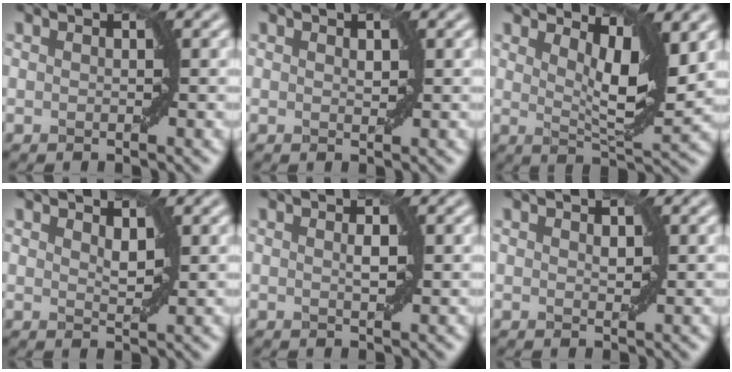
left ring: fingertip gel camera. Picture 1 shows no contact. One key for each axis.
{"total": 0.7, "fx": 0.3, "fy": 0.4, "fz": 0.5, "tx": -0.006, "ty": 0.000, "tz": 0.007}
{"total": 5.6, "fx": 2.7, "fy": 1.5, "fz": 4.7, "tx": -0.070, "ty": -0.010, "tz": 0.049}
{"total": 1.3, "fx": 0.9, "fy": 0.5, "fz": 0.9, "tx": -0.015, "ty": -0.003, "tz": 0.019}
{"total": 0.9, "fx": 0.3, "fy": 0.2, "fz": 0.9, "tx": -0.015, "ty": 0.003, "tz": 0.005}
{"total": 0.7, "fx": 0.4, "fy": 0.4, "fz": 0.5, "tx": -0.007, "ty": 0.000, "tz": 0.009}